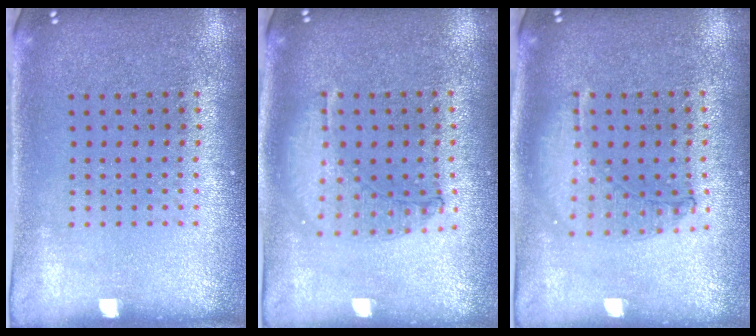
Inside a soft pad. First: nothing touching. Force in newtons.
{"total": 0.9, "press": 0.9, "slide": 0.2}
{"total": 1.0, "press": 0.9, "slide": 0.3}